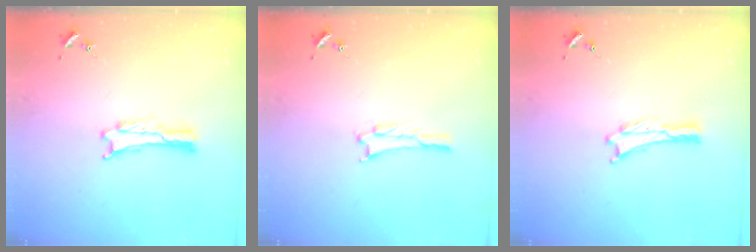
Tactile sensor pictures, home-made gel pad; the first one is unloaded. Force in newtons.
{"total": 0.6, "press": 0.6, "slide": 0.1}
{"total": 0.0}